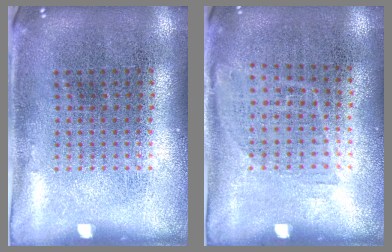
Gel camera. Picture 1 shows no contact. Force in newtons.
{"total": 1.1, "press": 0.9, "slide": 0.6}